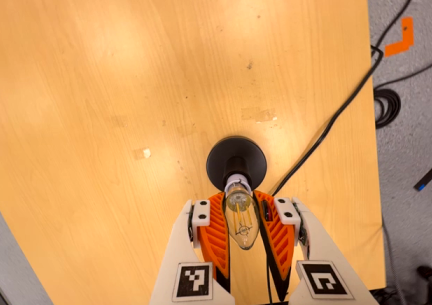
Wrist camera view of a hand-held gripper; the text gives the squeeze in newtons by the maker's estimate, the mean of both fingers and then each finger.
{"total": 19.6, "left": 18.0, "right": 21.2}